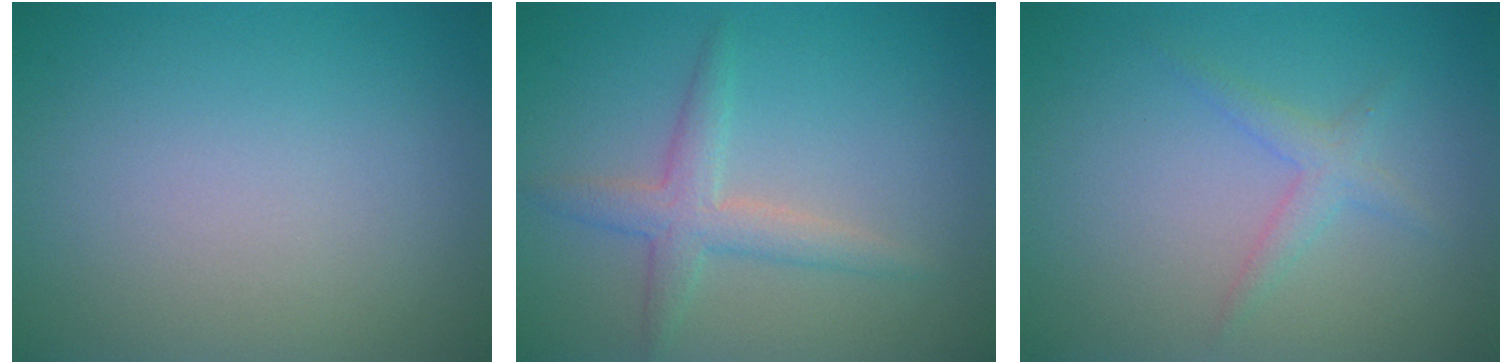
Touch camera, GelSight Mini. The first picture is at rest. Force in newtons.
{"total": 2.8, "press": 2.8, "slide": 0.0}
{"total": 1.7, "press": 1.7, "slide": 0.1}